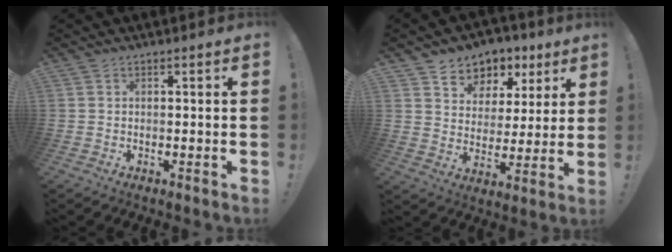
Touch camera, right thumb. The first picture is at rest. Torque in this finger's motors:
{"motor_torque": [0.05, 0.06, -0.07, 0.27, 0.02]}